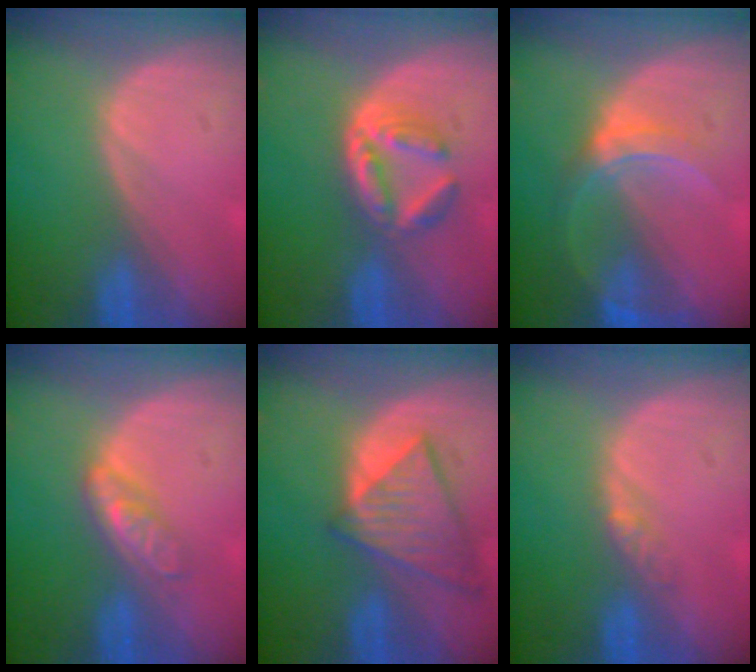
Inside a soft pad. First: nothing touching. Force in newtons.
{"total": 5.9, "press": 5.3, "slide": 2.7}
{"total": 6.3, "press": 5.6, "slide": 2.8}
{"total": 4.5, "press": 3.9, "slide": 2.3}
{"total": 8.2, "press": 7.2, "slide": 3.9}
{"total": 2.2, "press": 1.7, "slide": 1.3}